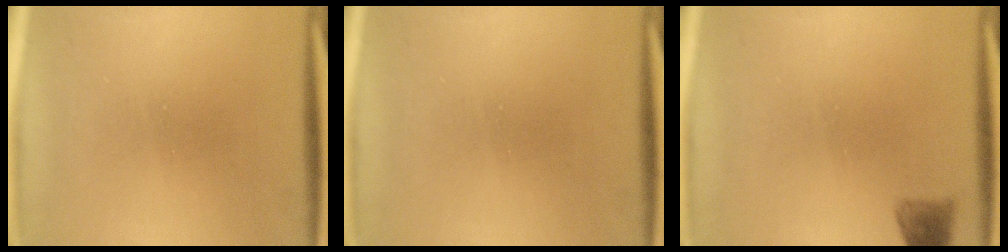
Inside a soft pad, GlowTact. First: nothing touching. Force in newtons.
{"total": 0.0}
{"total": 2.0}